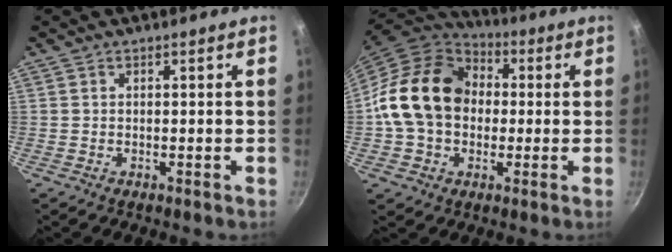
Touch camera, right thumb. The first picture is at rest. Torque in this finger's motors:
{"motor_torque": [1.35, 3.66, 1.07, -0.97, 0.20]}